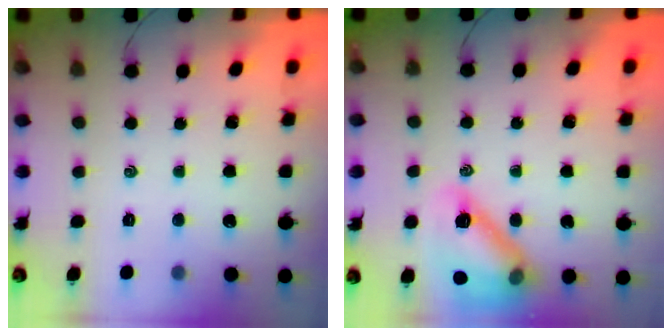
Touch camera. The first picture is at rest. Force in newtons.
{"total": 17.9, "press": 17.7, "slide": 2.6}